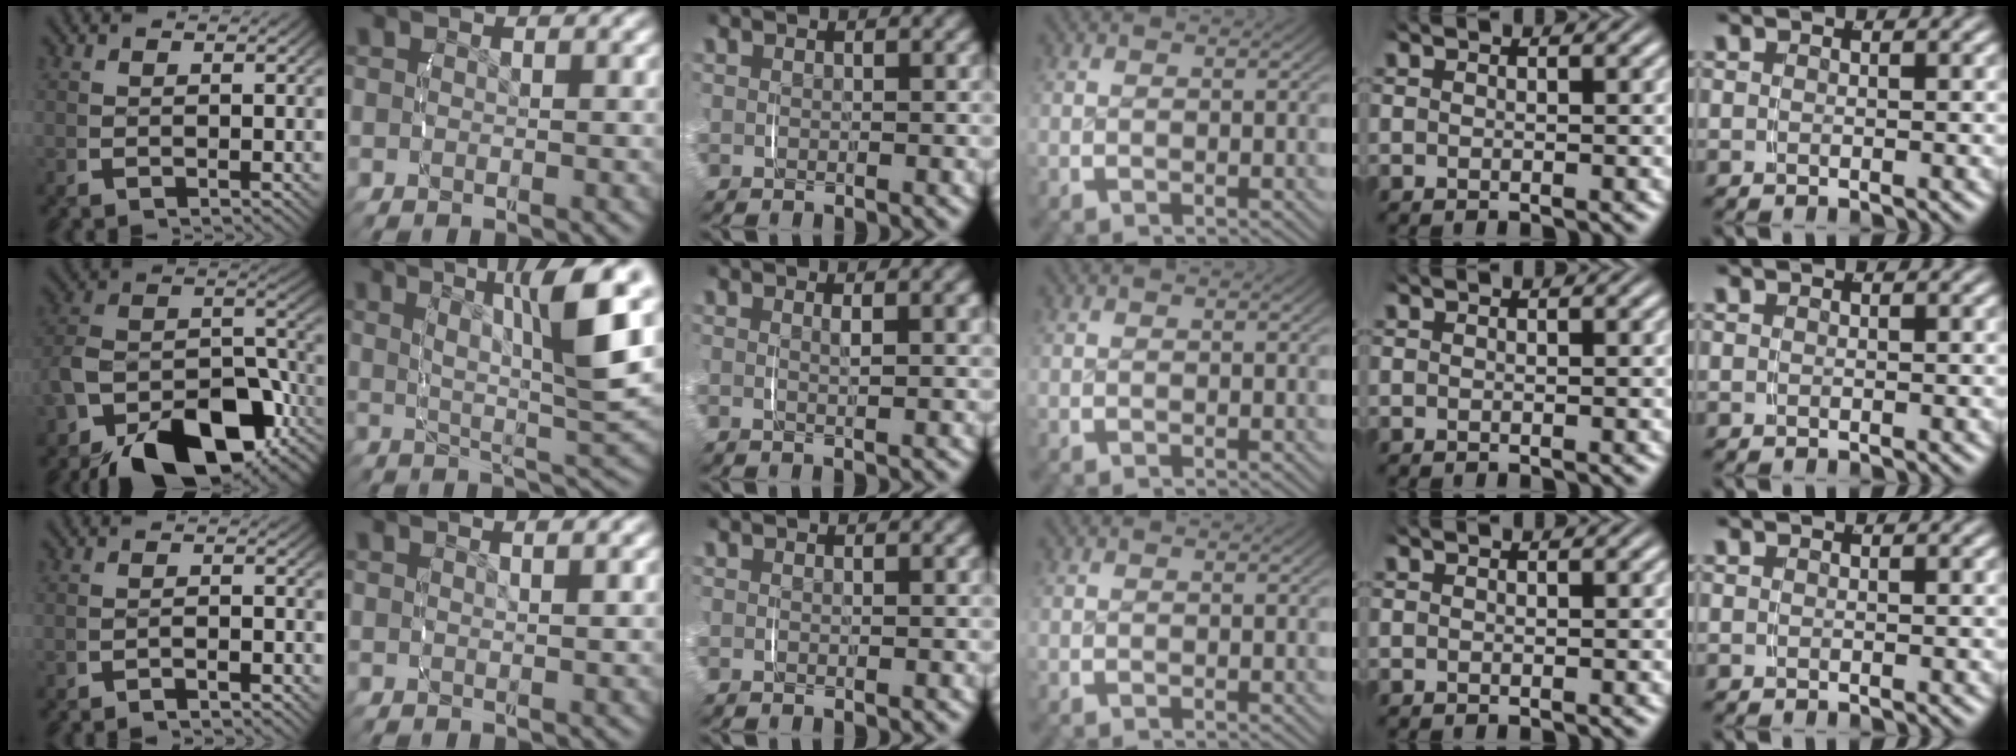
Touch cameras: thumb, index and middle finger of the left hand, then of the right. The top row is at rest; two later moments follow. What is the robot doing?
{"motion": "lift_and_place", "object": "ethernet cable"}